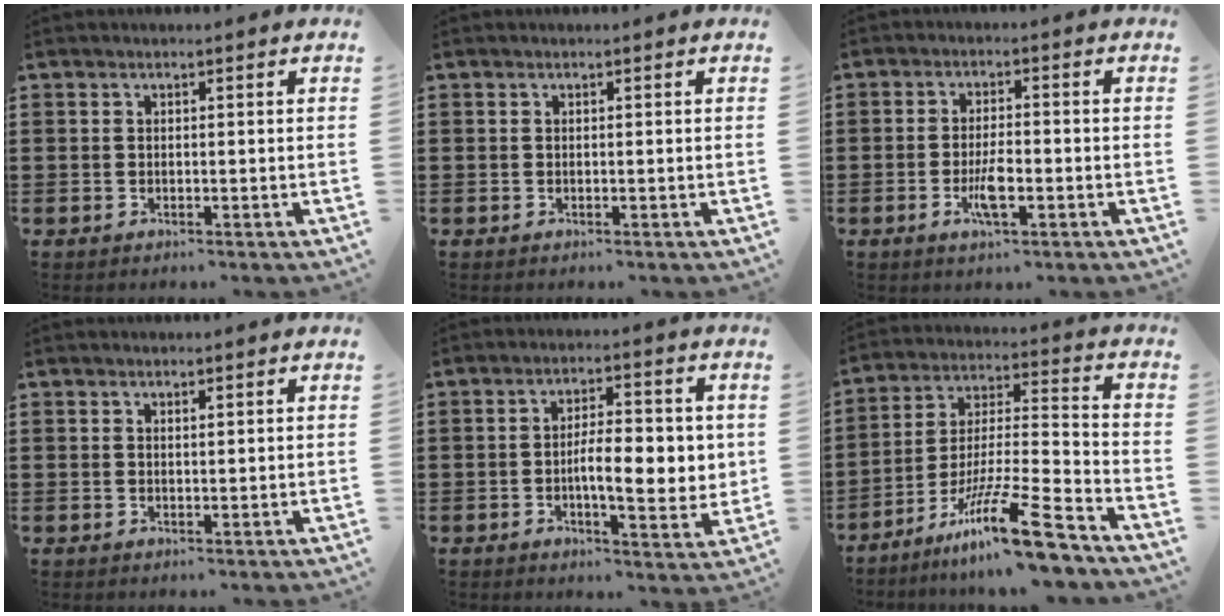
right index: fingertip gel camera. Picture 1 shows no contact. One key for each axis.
{"total": 0.0}
{"total": 4.3, "fx": -1.6, "fy": 1.0, "fz": 3.9, "tx": -0.086, "ty": -0.005, "tz": -0.034}
{"total": 0.5, "fx": 0.4, "fy": 0.1, "fz": 0.3, "tx": -0.008, "ty": 0.001, "tz": 0.008}
{"total": 8.1, "fx": -0.6, "fy": 2.9, "fz": 7.5, "tx": -0.109, "ty": 0.003, "tz": -0.017}
{"total": 16.3, "fx": -11.9, "fy": 1.0, "fz": 11.1, "tx": -0.185, "ty": 0.027, "tz": -0.212}